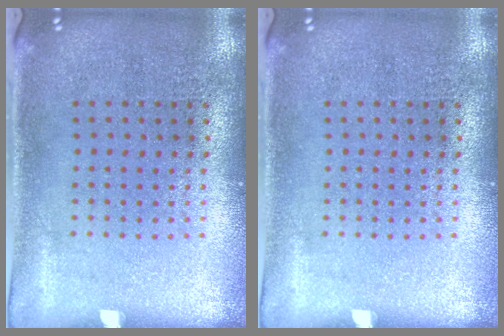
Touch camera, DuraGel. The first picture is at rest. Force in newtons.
{"total": 0.0}